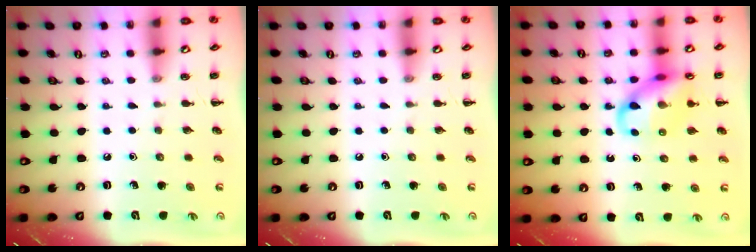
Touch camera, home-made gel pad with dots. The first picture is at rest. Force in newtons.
{"total": 0.0}
{"total": 14.2, "press": 14.0, "slide": 2.4}